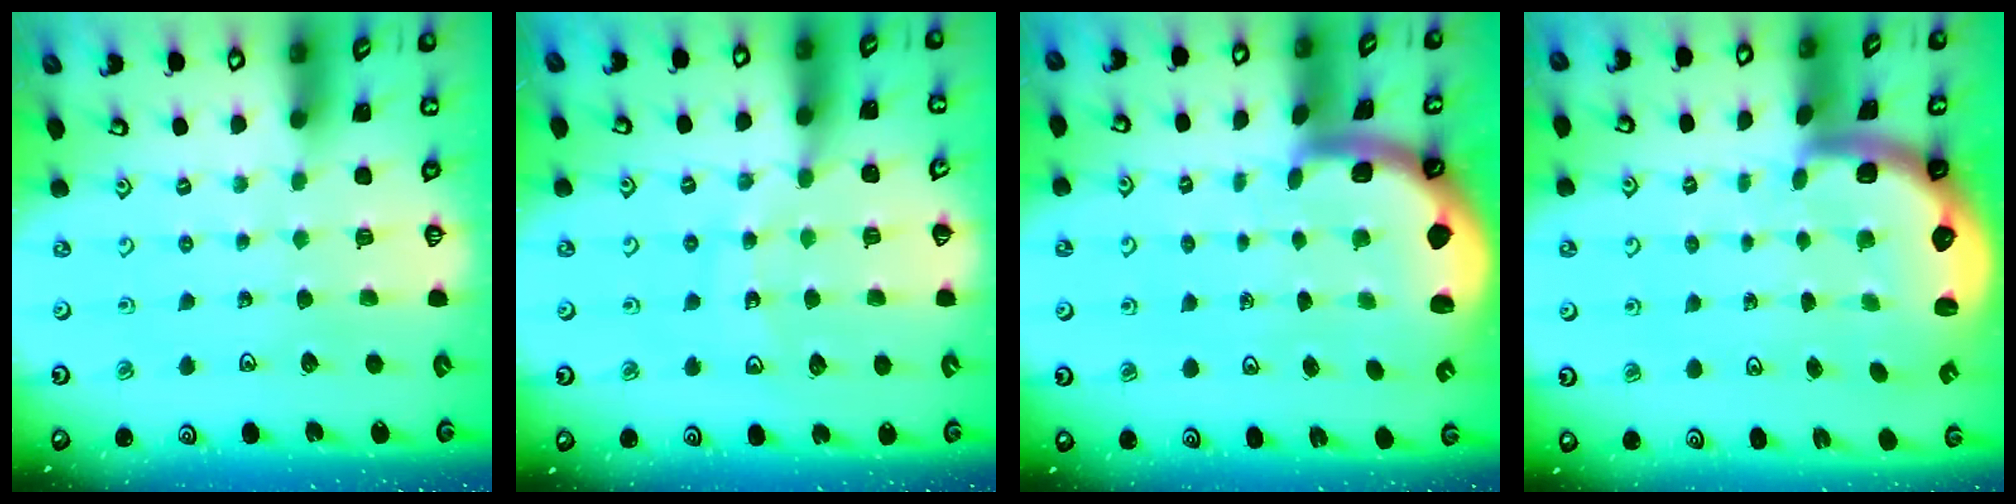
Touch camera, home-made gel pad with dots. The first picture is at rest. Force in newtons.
{"total": 12.8, "press": 12.6, "slide": 2.4}
{"total": 2.3, "press": 2.3, "slide": 0.5}
{"total": 2.8, "press": 2.5, "slide": 1.4}